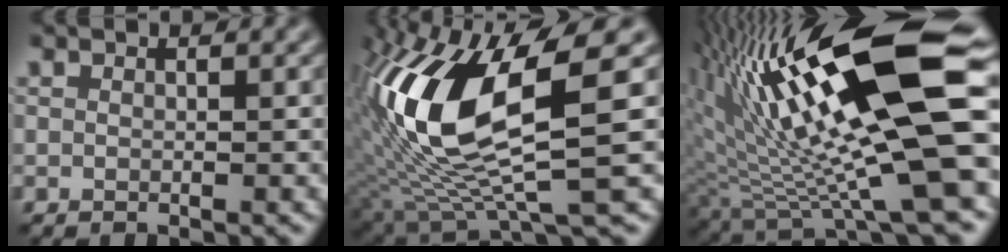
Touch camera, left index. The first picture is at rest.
{"total": 13.5, "force": [1.7, 4.4, 12.7], "torque": [-0.273, -0.017, 0.037]}
{"total": 18.2, "force": [3.8, 4.4, 17.3], "torque": [-0.306, 0.001, 0.073]}